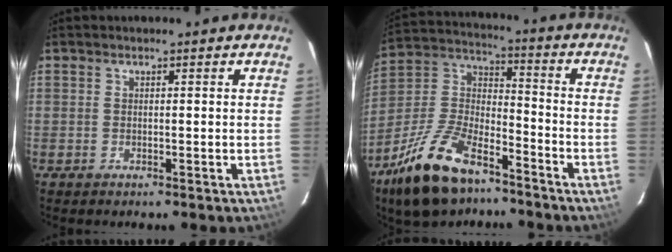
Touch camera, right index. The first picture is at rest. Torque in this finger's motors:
{"motor_torque": [0.53, -0.59, 0.66, 0.17]}